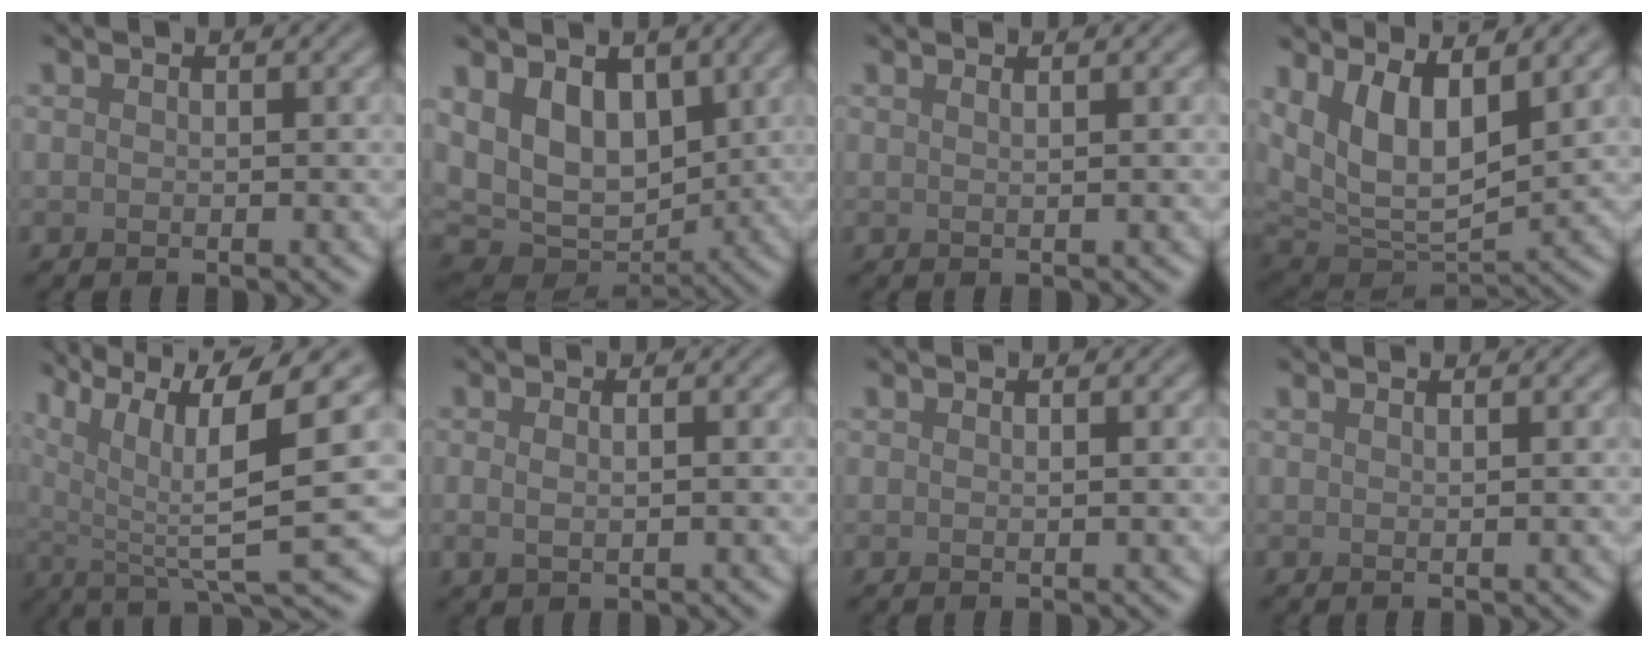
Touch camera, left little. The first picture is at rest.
{"total": 8.0, "force": [2.0, 5.4, 5.5], "torque": [-0.098, -0.013, 0.027]}
{"total": 1.7, "force": [1.0, 0.8, 1.1], "torque": [-0.001, 0.000, -0.006]}
{"total": 9.3, "force": [3.6, 4.1, 7.5], "torque": [-0.138, -0.009, 0.066]}
{"total": 10.6, "force": [4.3, 2.8, 9.3], "torque": [-0.166, 0.006, 0.082]}
{"total": 1.3, "force": [0.1, 0.6, 1.2], "torque": [-0.027, -0.002, 0.004]}
{"total": 0.5, "force": [0.2, 0.2, 0.4], "torque": [-0.003, 0.002, 0.002]}
{"total": 0.8, "force": [0.5, 0.3, 0.6], "torque": [-0.002, 0.000, 0.002]}